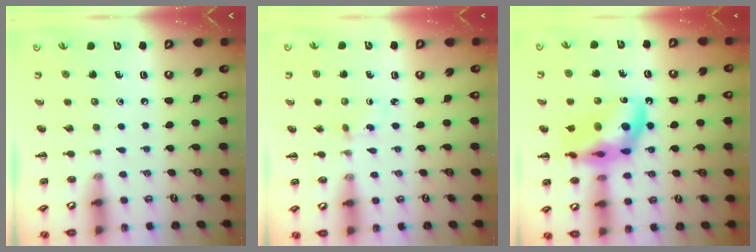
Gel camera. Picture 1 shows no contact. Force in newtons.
{"total": 2.4, "press": 2.2, "slide": 0.9}
{"total": 17.3, "press": 16.8, "slide": 4.0}